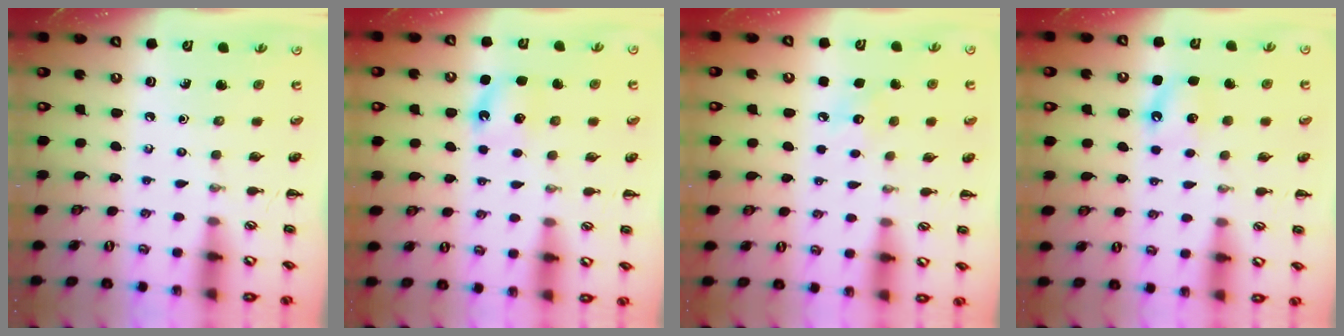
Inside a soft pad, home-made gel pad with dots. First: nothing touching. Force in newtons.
{"total": 5.0, "press": 4.7, "slide": 1.6}
{"total": 6.5, "press": 6.3, "slide": 1.8}
{"total": 6.0, "press": 5.7, "slide": 1.8}